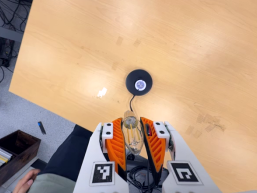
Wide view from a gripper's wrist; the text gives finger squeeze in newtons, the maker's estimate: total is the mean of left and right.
{"total": 22.4, "left": 24.6, "right": 20.3}